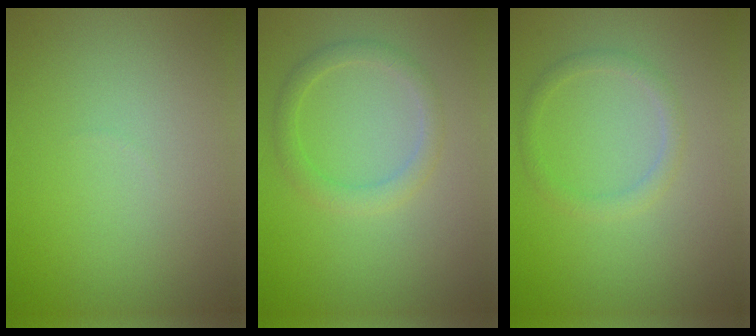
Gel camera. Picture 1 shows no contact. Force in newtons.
{"total": 2.1, "press": 2.1, "slide": 0.1}
{"total": 1.6, "press": 1.6, "slide": 0.1}